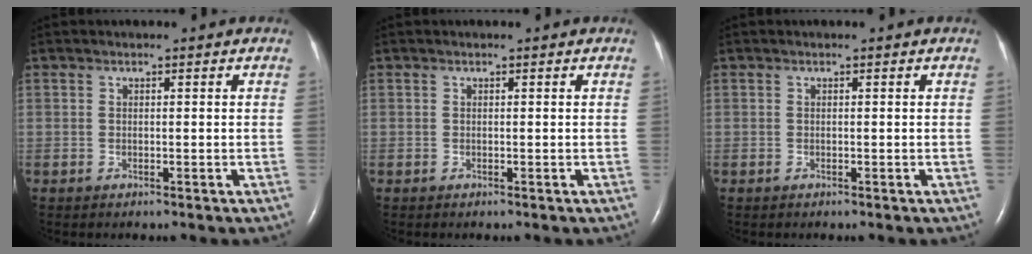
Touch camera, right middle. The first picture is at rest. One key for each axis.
{"total": 0.0}
{"total": 0.0}